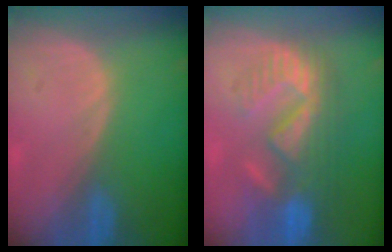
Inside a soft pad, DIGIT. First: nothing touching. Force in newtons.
{"total": 9.7, "press": 9.3, "slide": 3.0}